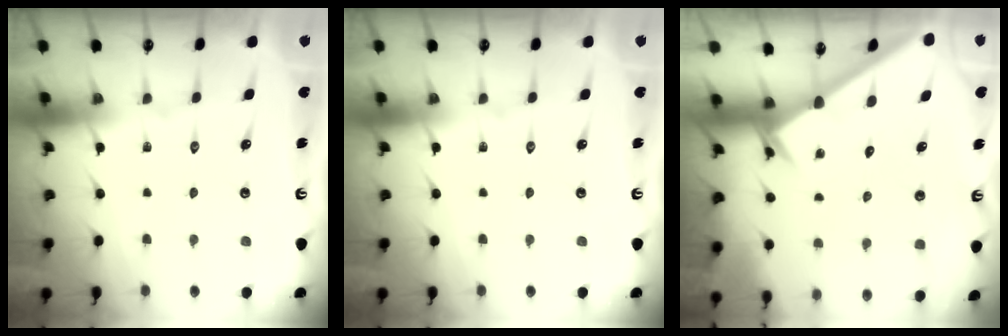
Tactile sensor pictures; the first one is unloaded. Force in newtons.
{"total": 0.0}
{"total": 2.6, "press": 2.6, "slide": 0.1}